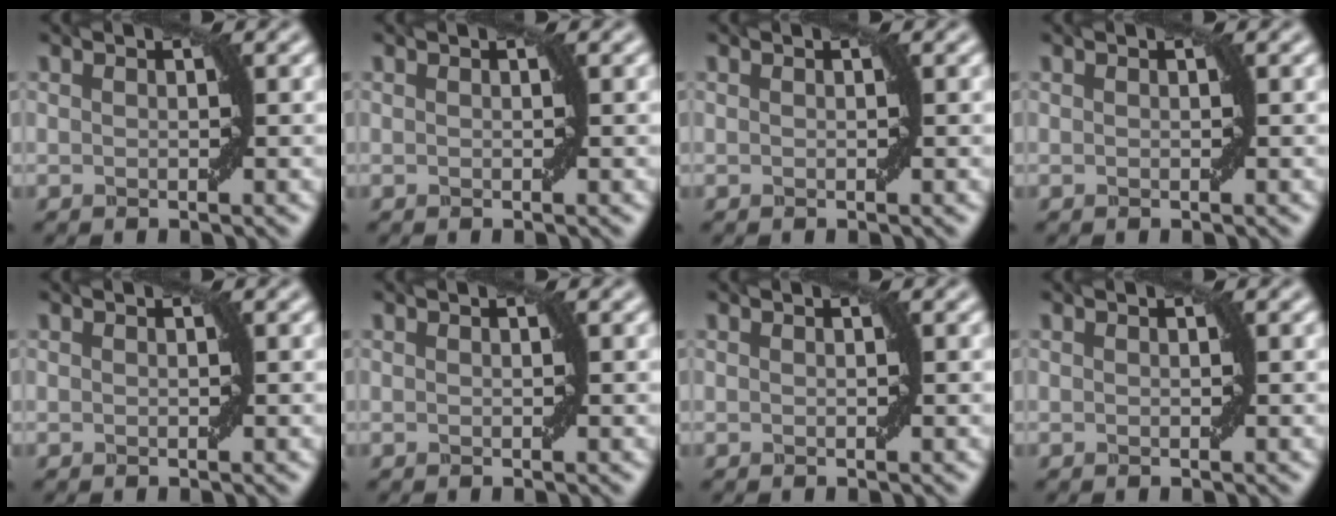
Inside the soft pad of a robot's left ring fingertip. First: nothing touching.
{"total": 0.0}
{"total": 0.0}
{"total": 0.0}
{"total": 0.0}
{"total": 0.0}
{"total": 0.0}
{"total": 0.0}